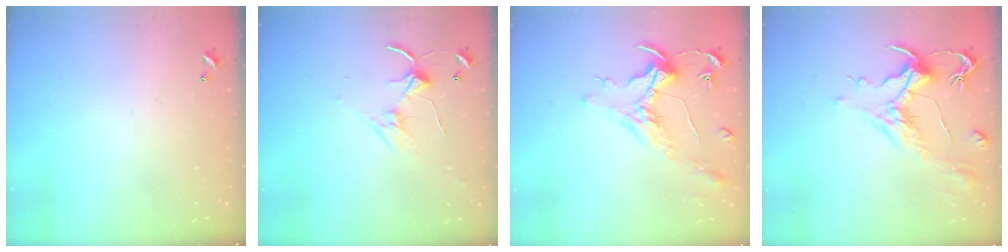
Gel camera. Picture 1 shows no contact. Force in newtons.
{"total": 2.7, "press": 2.7, "slide": 0.4}
{"total": 1.6, "press": 1.4, "slide": 0.7}
{"total": 1.6, "press": 0.6, "slide": 1.4}